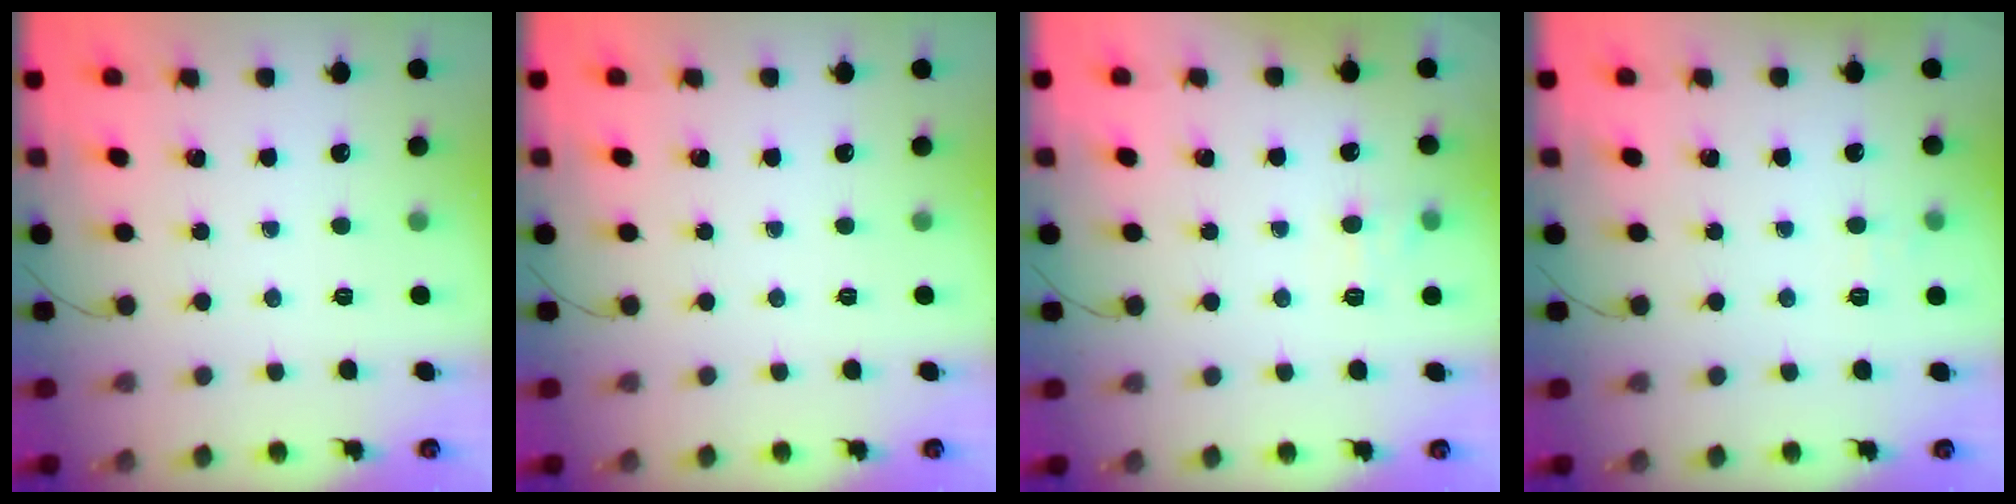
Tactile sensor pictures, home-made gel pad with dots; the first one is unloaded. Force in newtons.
{"total": 0.0}
{"total": 7.1, "press": 6.9, "slide": 1.6}
{"total": 4.3, "press": 4.1, "slide": 1.4}